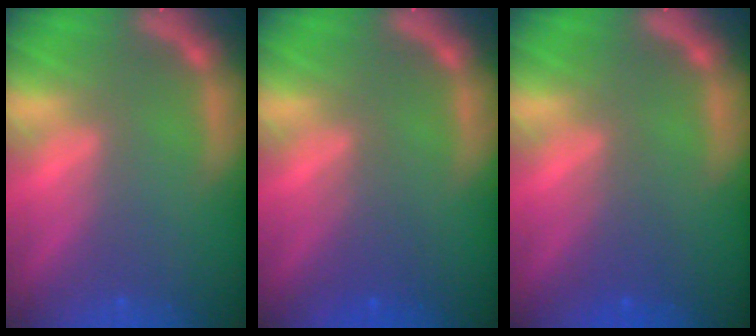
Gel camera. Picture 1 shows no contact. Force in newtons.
{"total": 2.0}
{"total": 2.0}